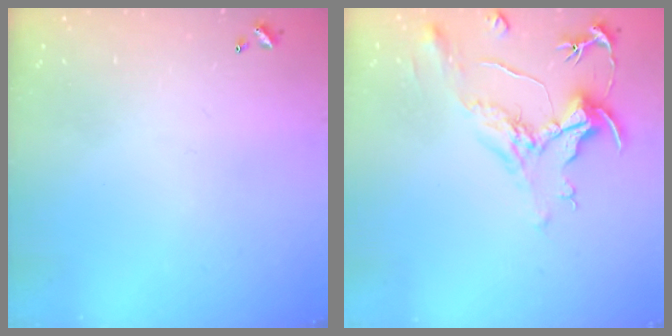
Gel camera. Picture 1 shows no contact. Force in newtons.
{"total": 2.2, "press": 1.8, "slide": 1.3}